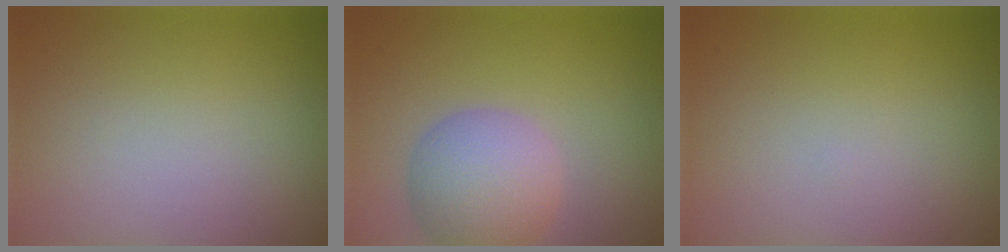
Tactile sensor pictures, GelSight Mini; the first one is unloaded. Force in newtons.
{"total": 5.5, "press": 5.5, "slide": 0.3}
{"total": 0.0}